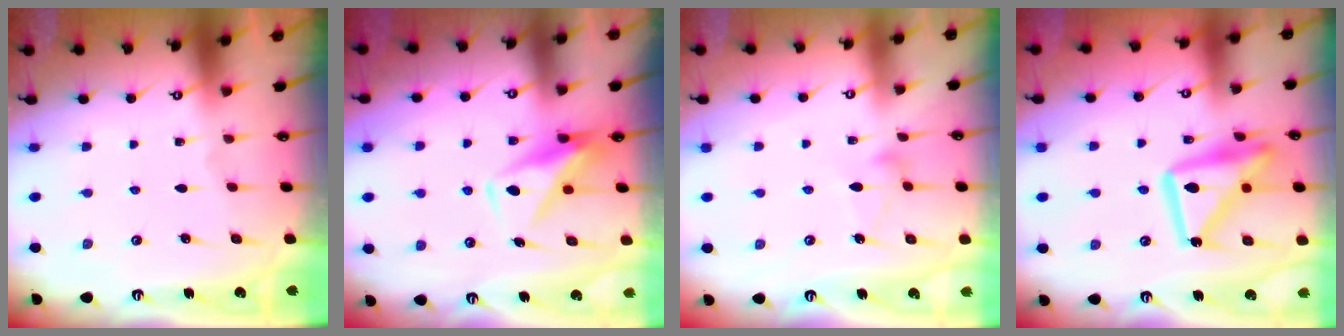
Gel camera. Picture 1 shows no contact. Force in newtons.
{"total": 8.8, "press": 8.7, "slide": 0.9}
{"total": 7.6, "press": 7.6, "slide": 0.5}
{"total": 17.1, "press": 17.1, "slide": 1.5}